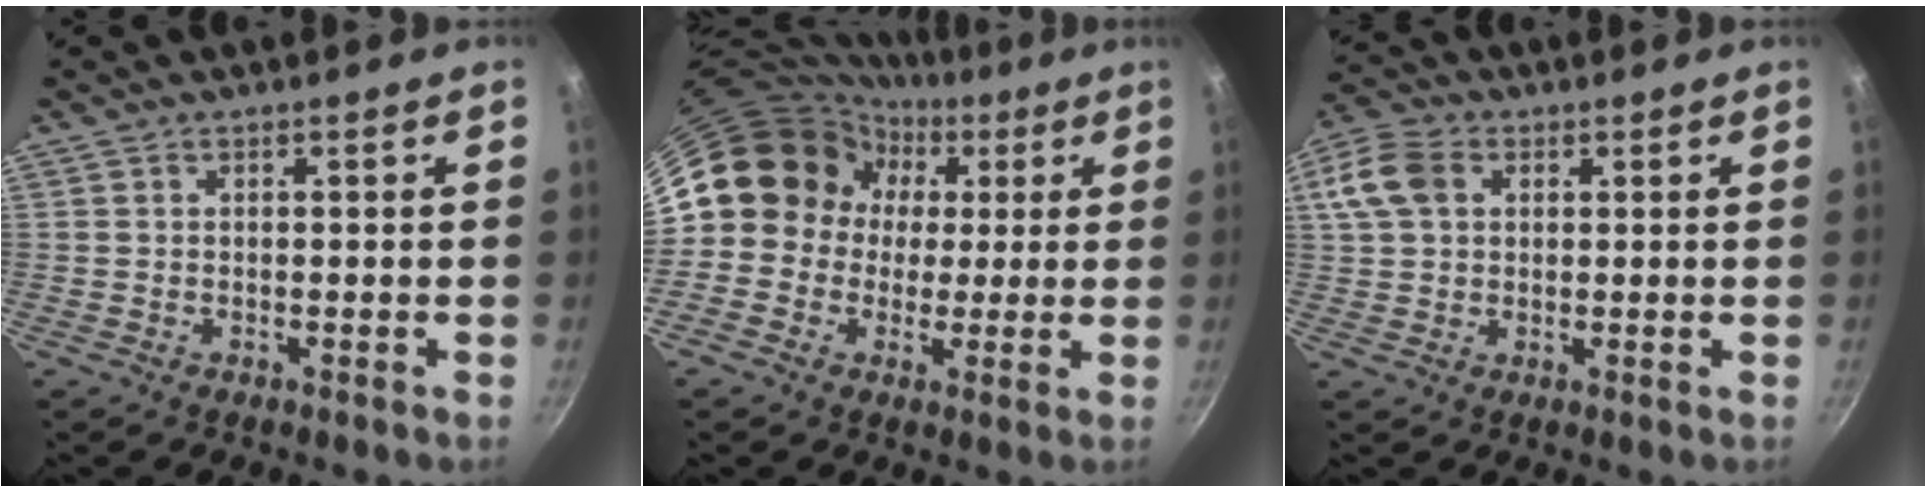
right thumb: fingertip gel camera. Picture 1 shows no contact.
{"total": 12.4, "force": [2.5, 11.3, 4.4], "torque": [-0.025, 0.020, 0.024]}
{"total": 10.1, "force": [2.7, 7.6, 6.1], "torque": [-0.120, 0.014, 0.039]}